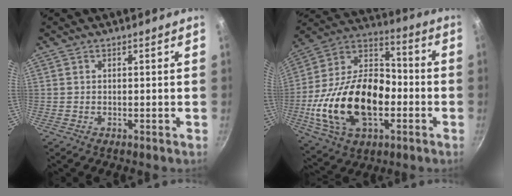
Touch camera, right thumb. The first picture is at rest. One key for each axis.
{"total": 26.3, "fx": -5.6, "fy": 16.3, "fz": 19.9, "tx": -0.350, "ty": 0.043, "tz": -0.103}